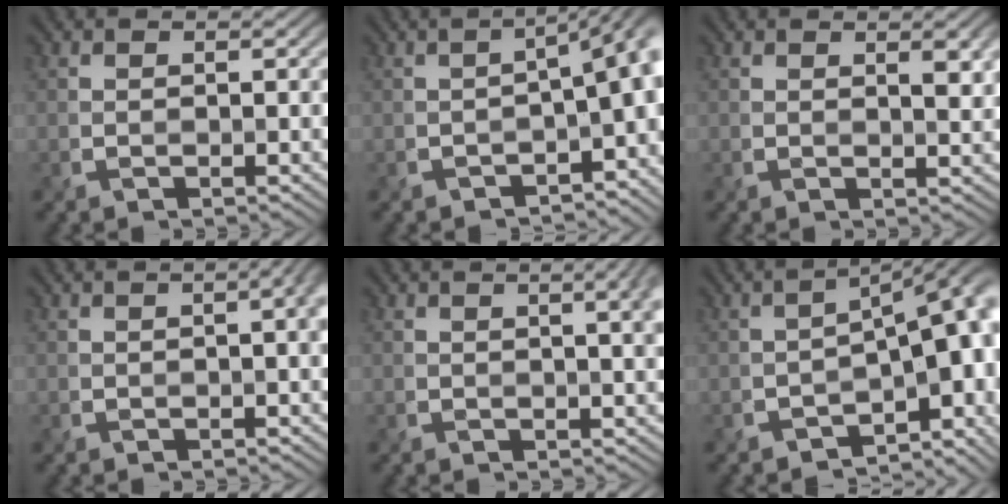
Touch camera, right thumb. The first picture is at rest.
{"total": 7.6, "force": [-2.9, 2.4, 6.6], "torque": [-0.083, -0.011, -0.040]}
{"total": 2.5, "force": [1.1, 0.7, 2.2], "torque": [-0.033, 0.000, 0.019]}
{"total": 3.1, "force": [0.2, 0.9, 3.0], "torque": [-0.035, 0.011, -0.001]}
{"total": 4.4, "force": [1.2, 1.3, 4.0], "torque": [-0.037, 0.015, 0.014]}
{"total": 12.8, "force": [-4.6, 6.1, 10.3], "torque": [-0.096, -0.023, -0.031]}